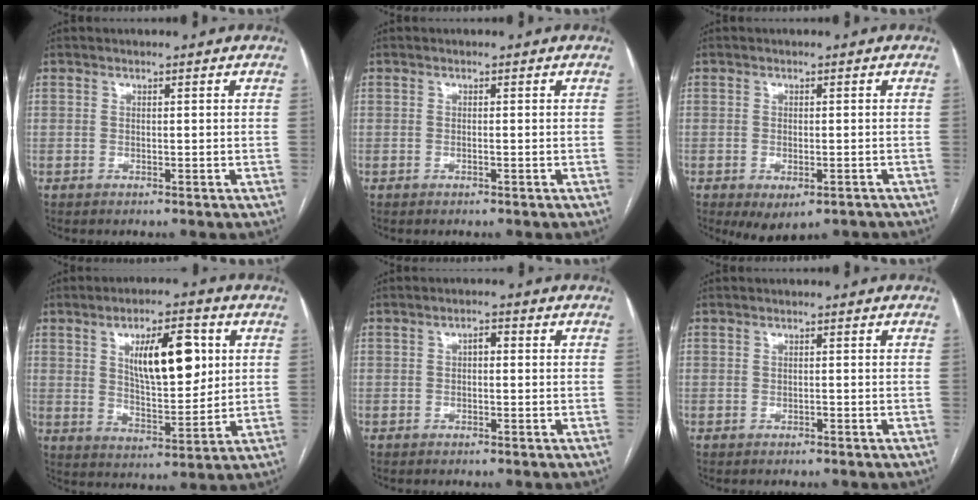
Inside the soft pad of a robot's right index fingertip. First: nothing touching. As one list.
[{"total": 0.0}, {"total": 5.4, "force": [-3.4, 2.4, 3.4], "torque": [-0.042, -0.007, -0.043]}, {"total": 12.0, "force": [3.7, 4.1, 10.6], "torque": [-0.174, 0.005, 0.068]}, {"total": 1.5, "force": [0.0, 0.8, 1.3], "torque": [-0.018, 0.006, -0.002]}, {"total": 0.0}]